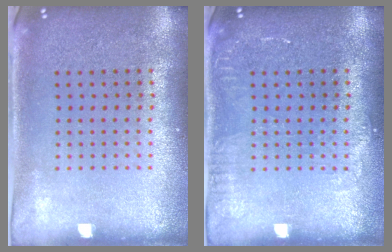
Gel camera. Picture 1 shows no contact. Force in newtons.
{"total": 1.3, "press": 1.2, "slide": 0.2}